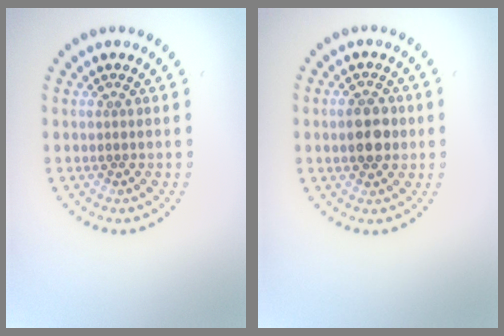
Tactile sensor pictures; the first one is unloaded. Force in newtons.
{"total": 3.6, "press": 3.6, "slide": 0.1}